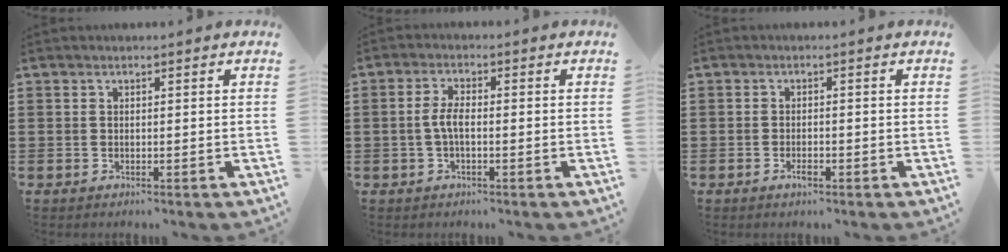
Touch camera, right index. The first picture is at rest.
{"total": 3.5, "force": [-0.6, 1.2, 3.3], "torque": [-0.081, -0.004, -0.019]}
{"total": 1.8, "force": [-1.0, 0.5, 1.4], "torque": [-0.026, -0.001, -0.018]}